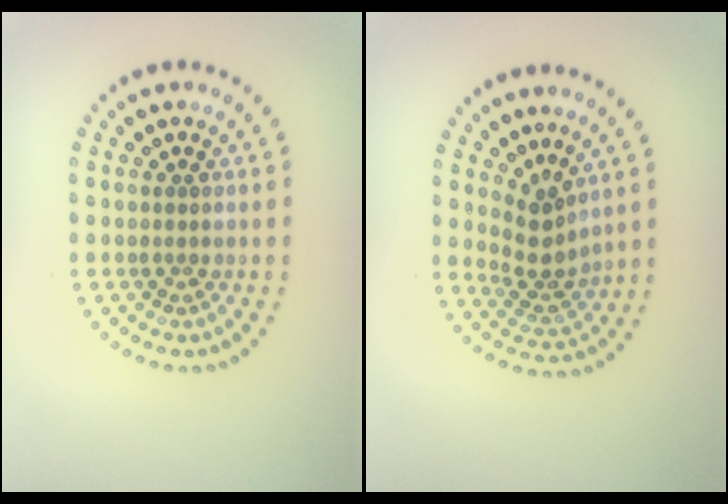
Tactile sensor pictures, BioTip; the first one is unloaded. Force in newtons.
{"total": 2.7, "press": 1.9, "slide": 1.9}